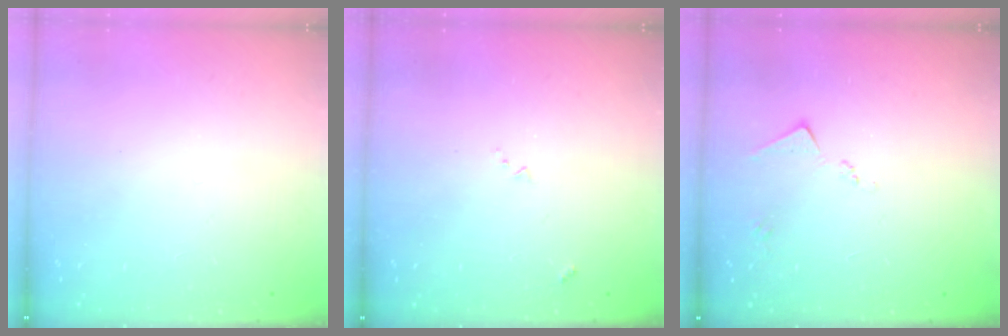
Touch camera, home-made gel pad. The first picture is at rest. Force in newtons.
{"total": 7.5, "press": 7.5, "slide": 0.9}
{"total": 6.4, "press": 6.4, "slide": 0.8}